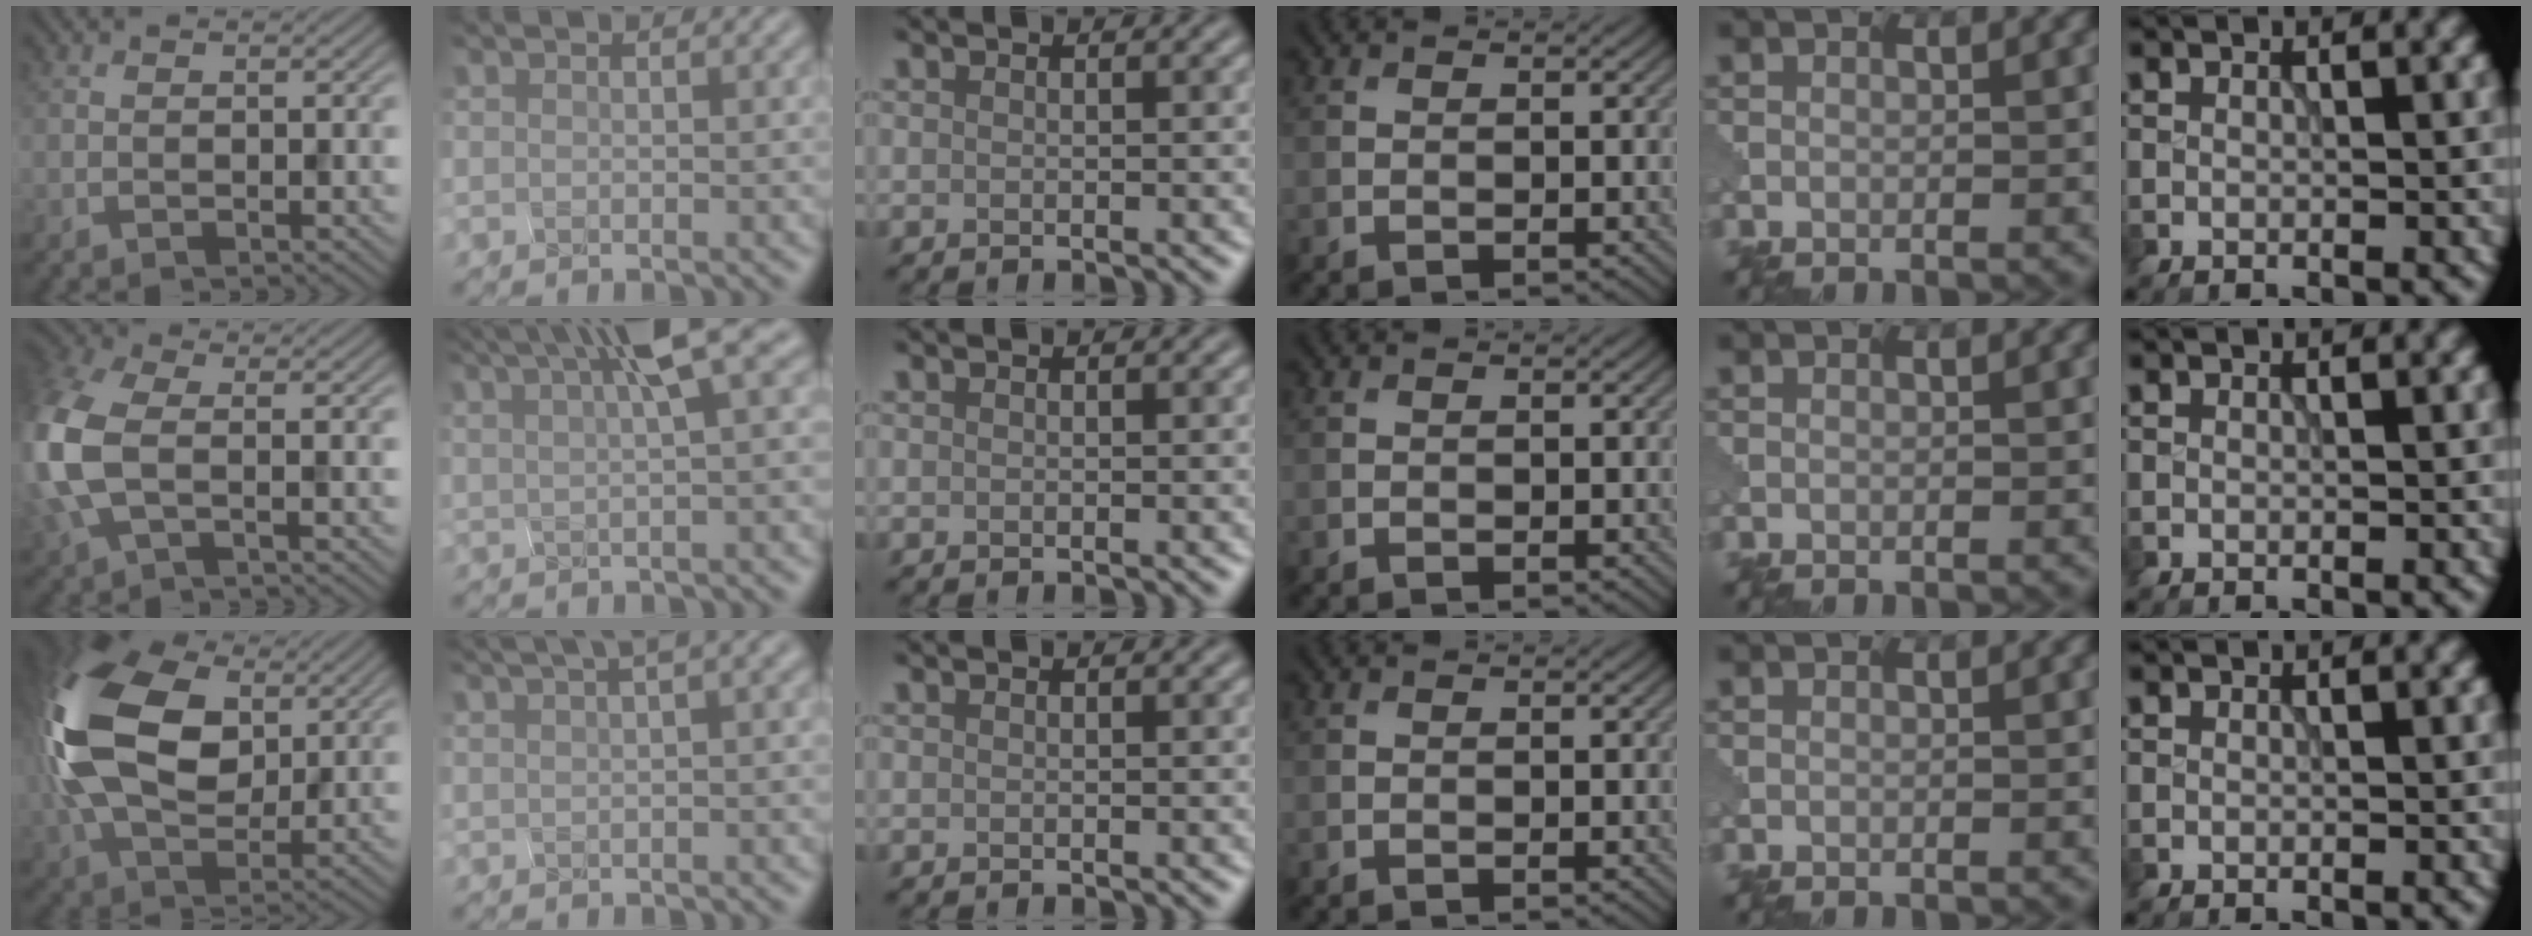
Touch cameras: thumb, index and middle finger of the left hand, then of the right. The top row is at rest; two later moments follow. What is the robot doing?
{"motion": "squeeze", "object": "clothespin"}